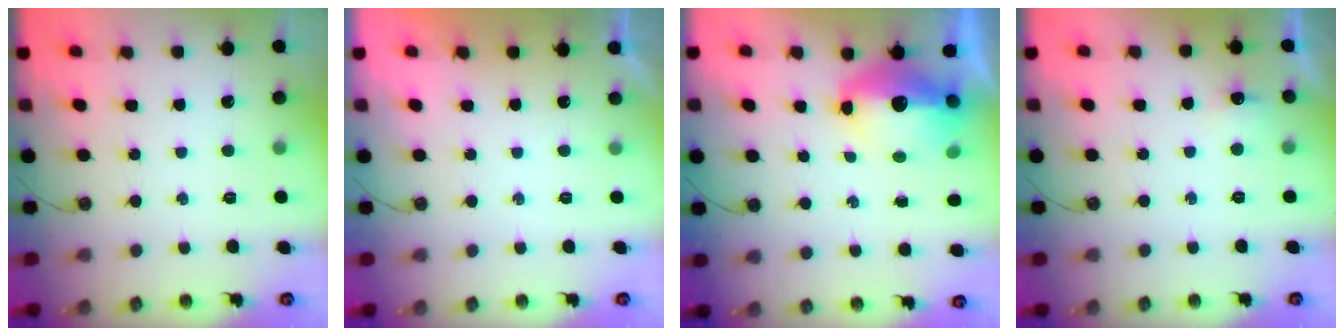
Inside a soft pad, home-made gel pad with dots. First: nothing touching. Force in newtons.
{"total": 0.0}
{"total": 14.3, "press": 14.2, "slide": 1.3}
{"total": 5.6, "press": 5.5, "slide": 1.2}